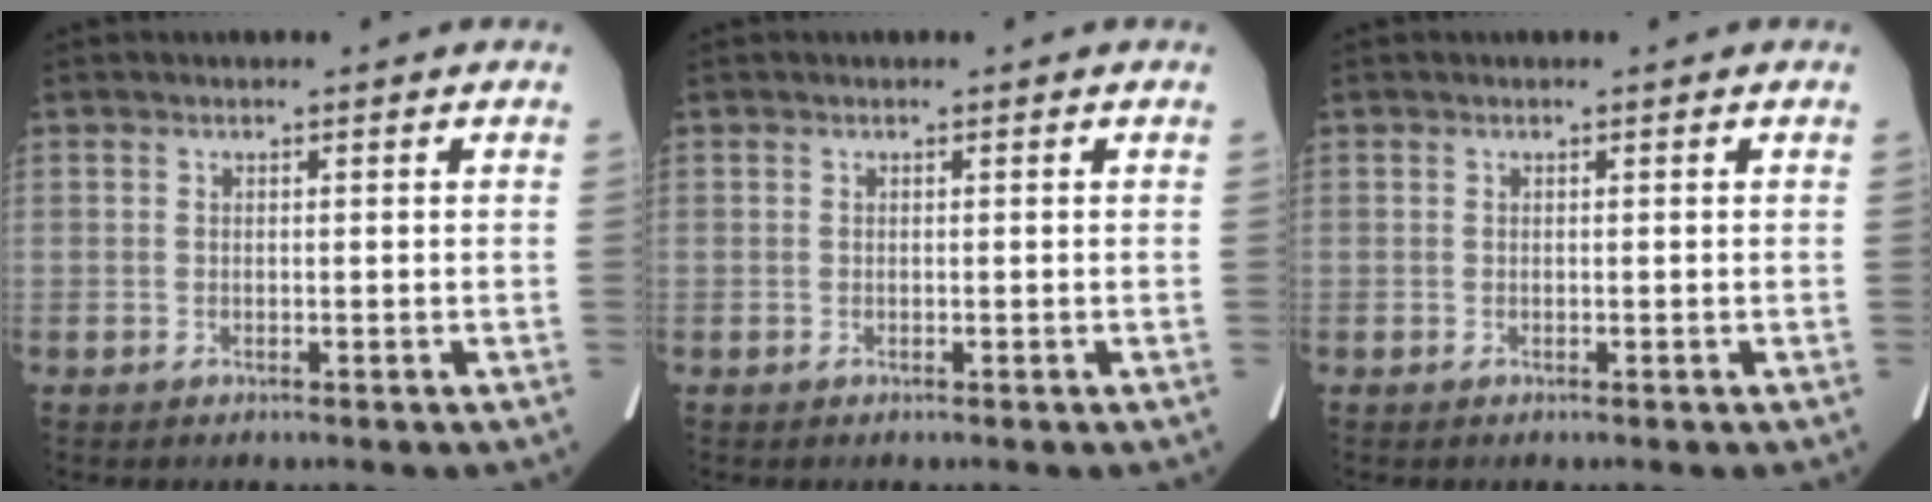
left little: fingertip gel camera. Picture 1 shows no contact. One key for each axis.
{"total": 0.0}
{"total": 0.0}